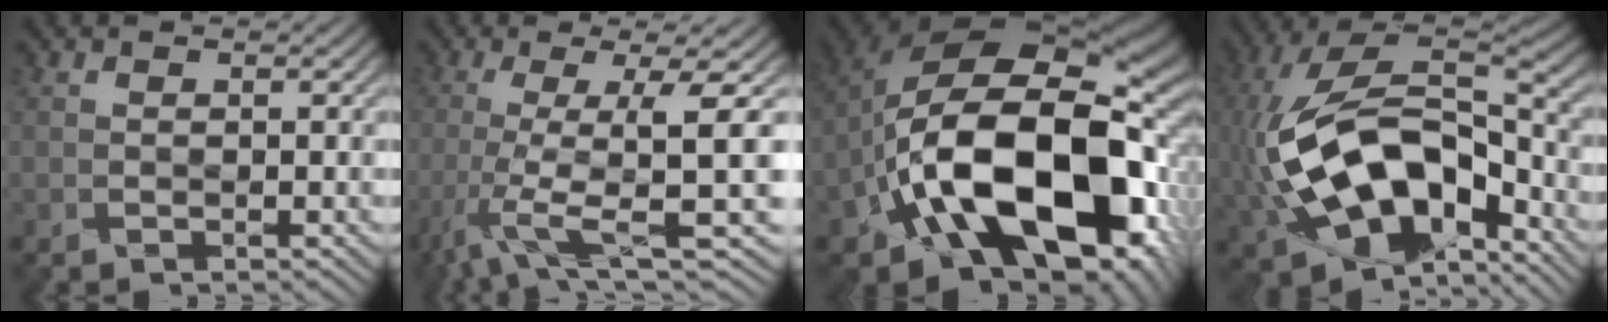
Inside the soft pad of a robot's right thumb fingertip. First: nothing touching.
{"total": 10.1, "force": [-2.7, 1.7, 9.6], "torque": [-0.167, 0.001, -0.040]}
{"total": 20.1, "force": [-5.7, 11.9, 15.1], "torque": [-0.286, -0.018, -0.082]}
{"total": 18.5, "force": [-4.9, 10.7, 14.2], "torque": [-0.311, -0.004, -0.072]}